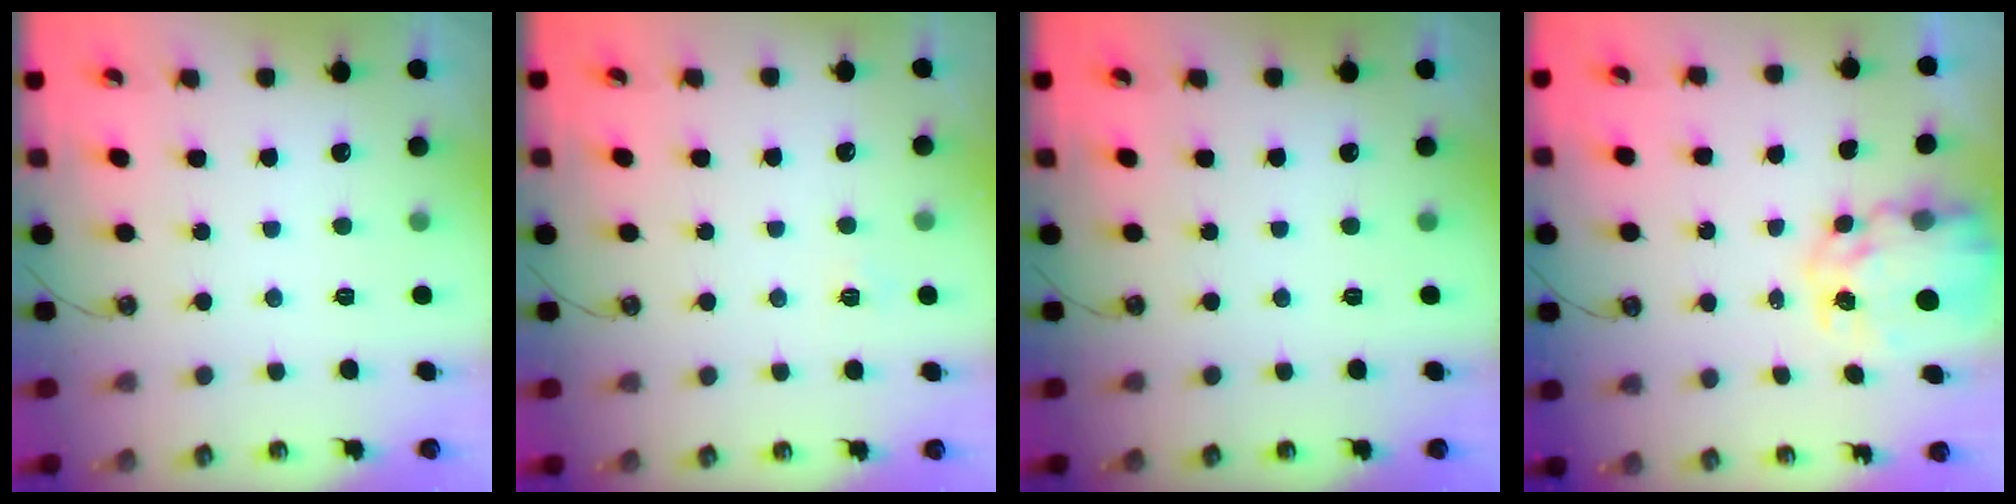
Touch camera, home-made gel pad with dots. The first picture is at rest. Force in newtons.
{"total": 4.5, "press": 4.5, "slide": 0.5}
{"total": 0.0}
{"total": 9.3, "press": 9.3, "slide": 0.8}